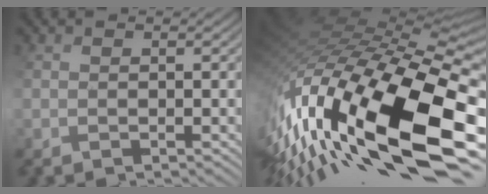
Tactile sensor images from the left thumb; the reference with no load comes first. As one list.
[{"total": 18.6, "force": [-4.8, 8.1, 16.0], "torque": [-0.343, -0.046, -0.062]}]